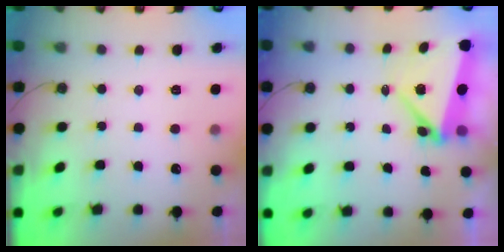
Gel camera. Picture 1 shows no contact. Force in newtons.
{"total": 5.1, "press": 4.8, "slide": 1.7}